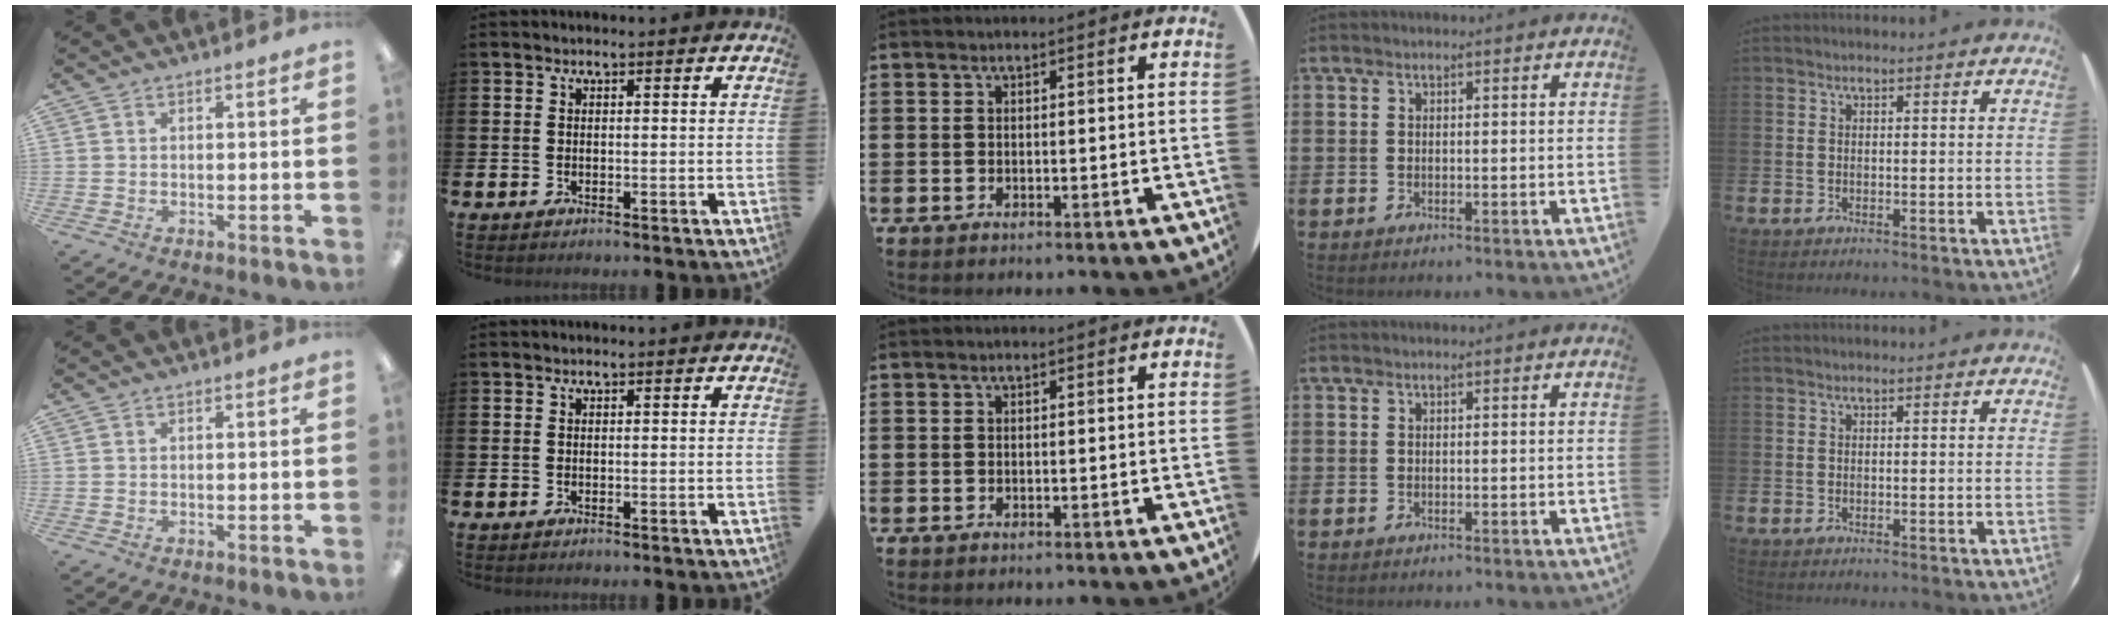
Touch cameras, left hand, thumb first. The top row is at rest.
{}